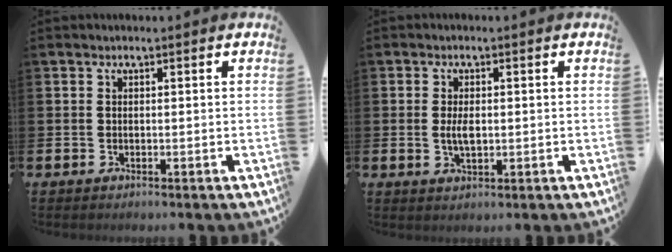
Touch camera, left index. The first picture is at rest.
{"total": 2.8, "force": [0.1, 1.3, 2.4], "torque": [-0.038, 0.000, -0.002]}